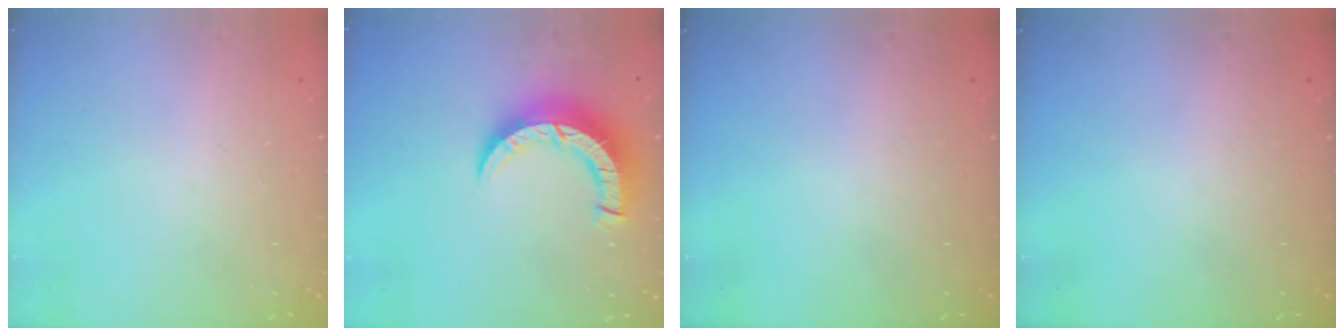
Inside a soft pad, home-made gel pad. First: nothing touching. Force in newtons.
{"total": 9.4, "press": 9.3, "slide": 1.0}
{"total": 0.0}
{"total": 0.0}